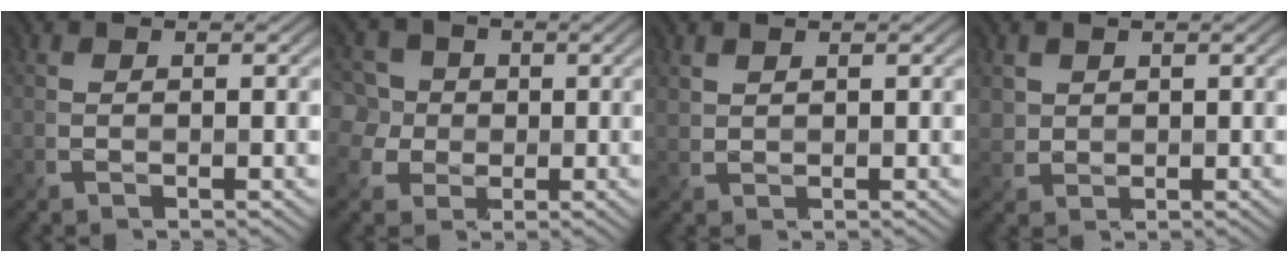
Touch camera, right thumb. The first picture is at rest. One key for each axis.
{"total": 7.3, "fx": 1.4, "fy": 6.5, "fz": 2.9, "tx": -0.088, "ty": 0.029, "tz": 0.009}
{"total": 1.1, "fx": 1.0, "fy": 0.4, "fz": 0.3, "tx": -0.015, "ty": 0.000, "tz": 0.029}
{"total": 2.0, "fx": 1.2, "fy": 1.6, "fz": 0.2, "tx": -0.014, "ty": -0.003, "tz": 0.029}